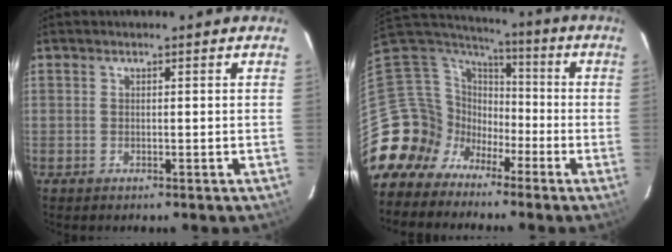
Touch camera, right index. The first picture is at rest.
{"total": 13.6, "force": [-7.4, 11.2, 2.5], "torque": [-0.081, 0.037, -0.146]}